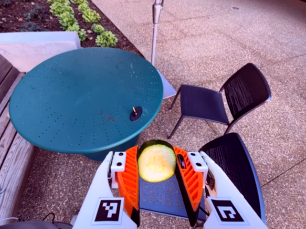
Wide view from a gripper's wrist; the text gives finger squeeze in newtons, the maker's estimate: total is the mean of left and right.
{"total": 13.9, "left": 14.3, "right": 13.5}